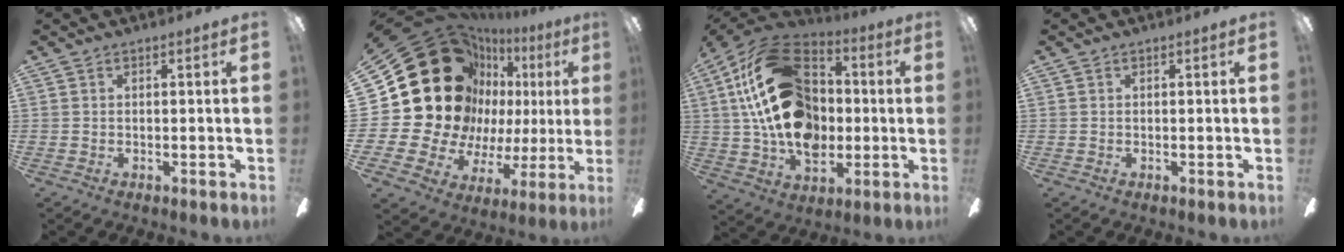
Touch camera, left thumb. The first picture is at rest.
{"total": 31.0, "force": [9.3, 23.3, 18.1], "torque": [-0.358, -0.079, 0.222]}
{"total": 27.5, "force": [3.5, 18.8, 19.8], "torque": [-0.387, 0.018, 0.070]}
{"total": 0.0}